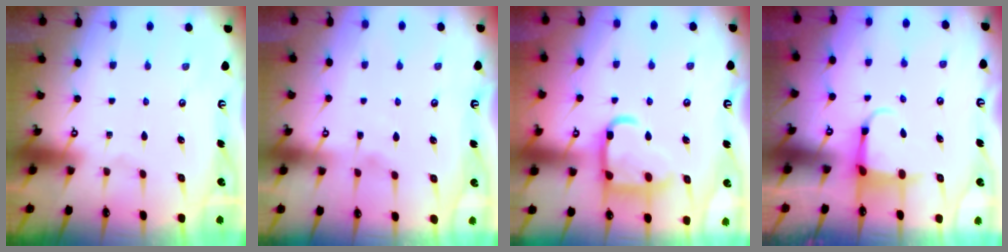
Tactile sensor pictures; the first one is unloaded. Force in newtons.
{"total": 1.9, "press": 1.9, "slide": 0.4}
{"total": 16.2, "press": 16.2, "slide": 1.5}
{"total": 3.8, "press": 3.7, "slide": 1.2}